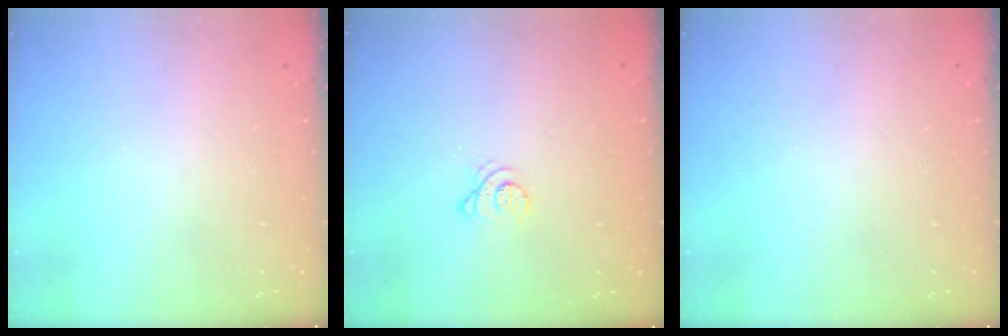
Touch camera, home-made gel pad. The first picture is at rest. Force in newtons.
{"total": 3.2, "press": 3.2, "slide": 0.5}
{"total": 0.0}